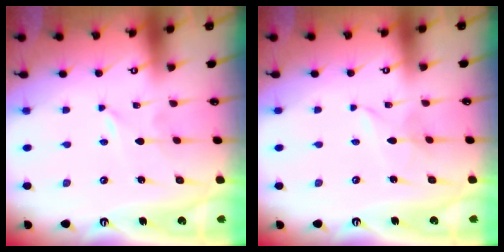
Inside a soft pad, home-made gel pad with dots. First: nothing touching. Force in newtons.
{"total": 1.7, "press": 1.6, "slide": 0.1}